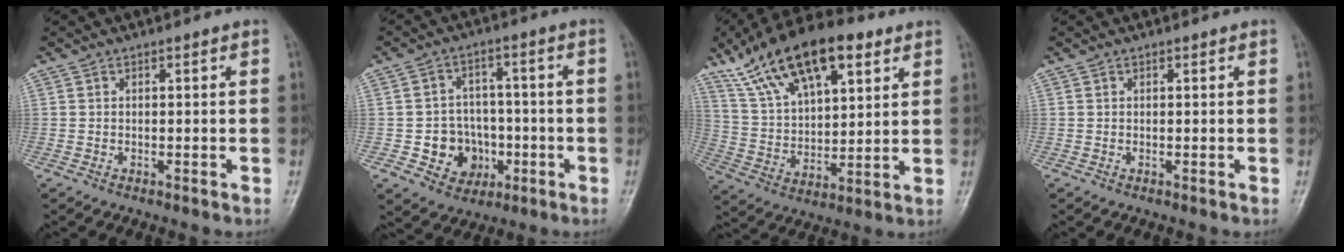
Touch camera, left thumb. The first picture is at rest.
{"total": 9.4, "force": [-2.2, 8.3, 4.0], "torque": [-0.014, 0.018, -0.029]}
{"total": 21.3, "force": [12.4, 9.4, 14.6], "torque": [-0.233, -0.023, 0.228]}
{"total": 0.0}